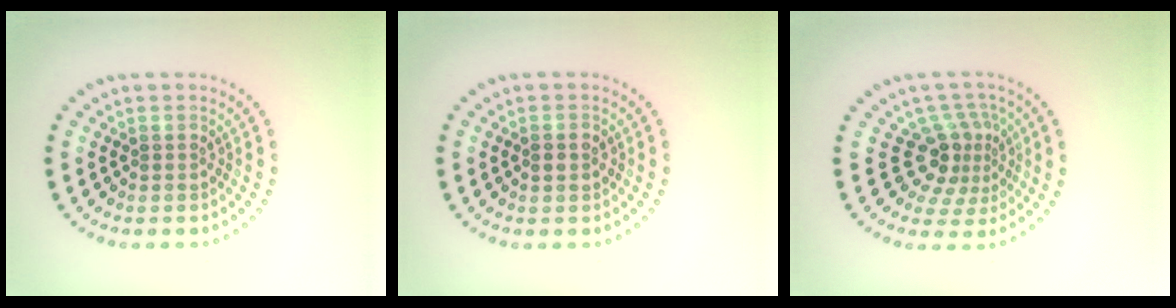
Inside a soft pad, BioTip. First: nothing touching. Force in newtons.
{"total": 1.6, "press": 1.6, "slide": 0.1}
{"total": 3.9, "press": 2.7, "slide": 2.9}